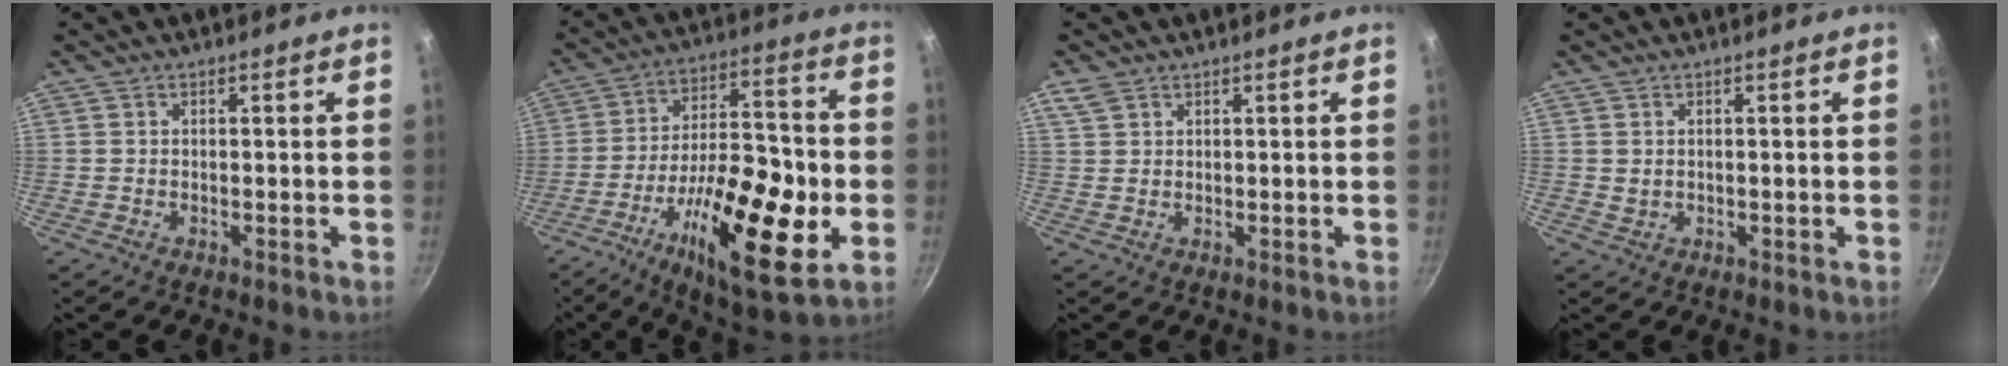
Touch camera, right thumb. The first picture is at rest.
{"total": 23.8, "force": [-7.4, 8.6, 20.9], "torque": [-0.323, 0.025, -0.117]}
{"total": 2.7, "force": [1.7, 1.7, 1.3], "torque": [-0.024, 0.001, 0.039]}
{"total": 1.0, "force": [0.4, 0.7, 0.6], "torque": [-0.009, -0.001, 0.010]}